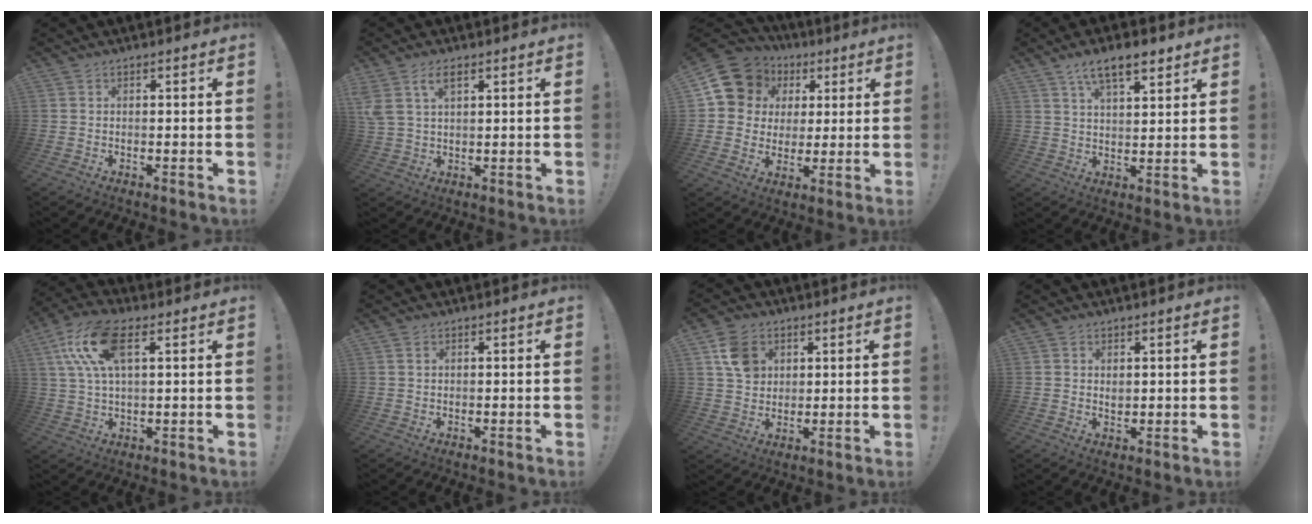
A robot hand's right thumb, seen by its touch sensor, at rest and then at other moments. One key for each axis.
{"total": 4.2, "fx": 2.4, "fy": 1.8, "fz": 2.9, "tx": -0.058, "ty": -0.005, "tz": 0.047}
{"total": 13.3, "fx": 5.7, "fy": 11.1, "fz": 4.6, "tx": -0.077, "ty": -0.025, "tz": 0.123}
{"total": 9.1, "fx": 6.0, "fy": 3.3, "fz": 6.1, "tx": -0.094, "ty": -0.023, "tz": 0.105}
{"total": 14.7, "fx": 5.4, "fy": 6.6, "fz": 12.0, "tx": -0.235, "ty": -0.002, "tz": 0.099}
{"total": 0.8, "fx": 0.5, "fy": 0.4, "fz": 0.4, "tx": -0.008, "ty": 0.002, "tz": 0.010}
{"total": 9.6, "fx": 3.9, "fy": 7.8, "fz": 4.0, "tx": -0.046, "ty": -0.011, "tz": 0.078}
{"total": 2.0, "fx": 0.9, "fy": 1.6, "fz": 0.9, "tx": -0.007, "ty": -0.002, "tz": 0.013}